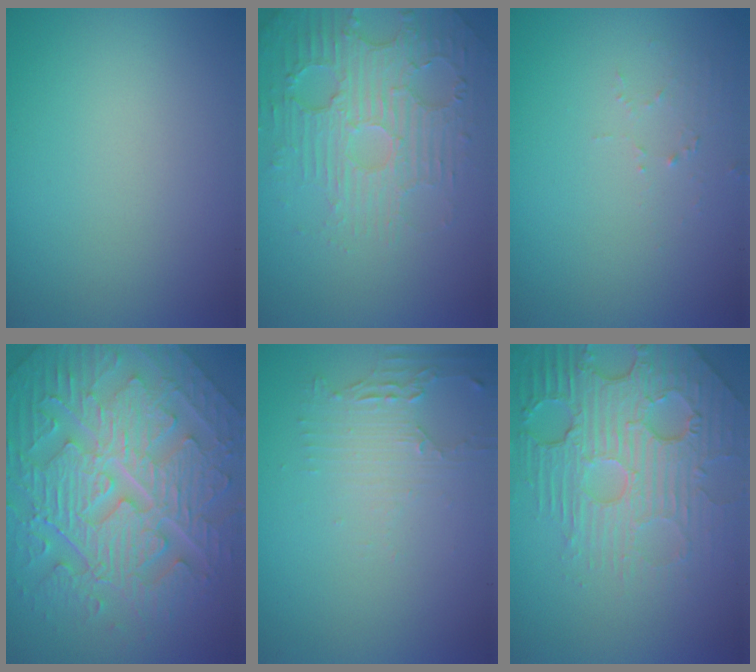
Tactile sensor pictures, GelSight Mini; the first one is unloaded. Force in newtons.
{"total": 5.4, "press": 3.8, "slide": 3.9}
{"total": 1.1, "press": 1.1, "slide": 0.1}
{"total": 11.4, "press": 7.8, "slide": 8.3}
{"total": 2.1, "press": 1.6, "slide": 1.4}
{"total": 7.3, "press": 5.4, "slide": 4.9}